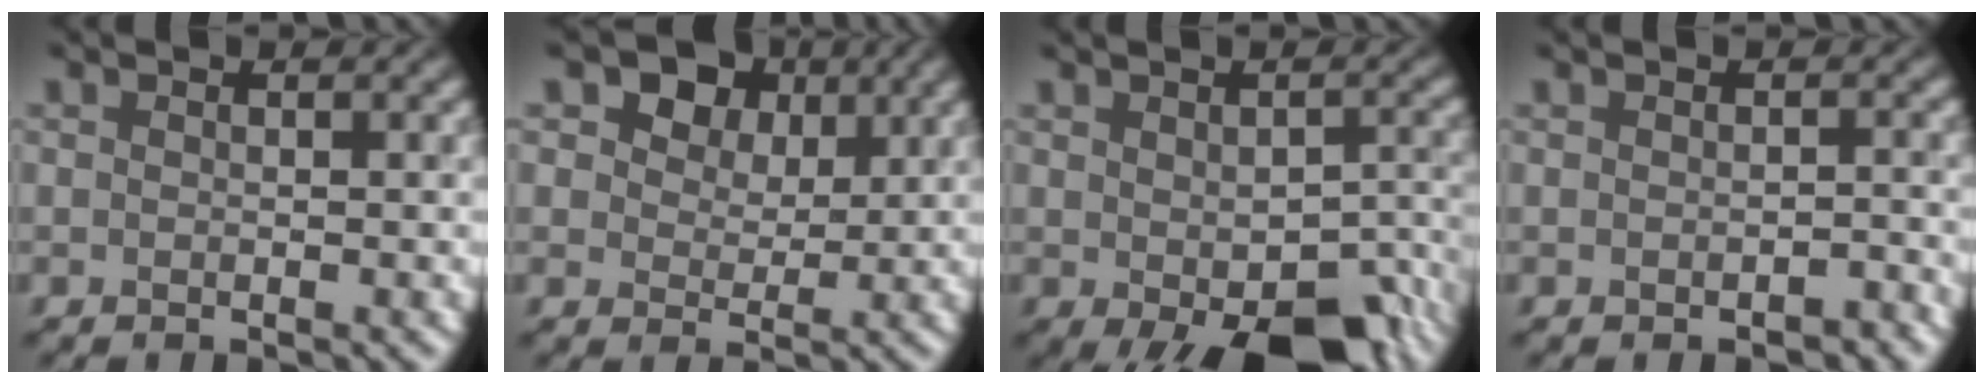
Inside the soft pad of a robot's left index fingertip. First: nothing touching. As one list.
[{"total": 8.2, "force": [4.6, 5.5, 4.0], "torque": [-0.082, 0.013, 0.057]}, {"total": 10.0, "force": [-4.9, 4.5, 7.5], "torque": [-0.108, -0.032, -0.053]}, {"total": 1.2, "force": [-0.8, 0.2, 0.9], "torque": [-0.014, 0.000, -0.009]}]